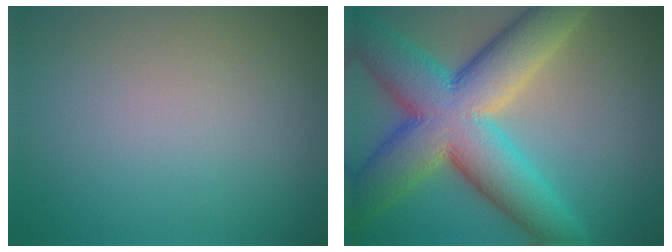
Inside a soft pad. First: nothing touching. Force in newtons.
{"total": 13.2, "press": 13.2, "slide": 0.4}